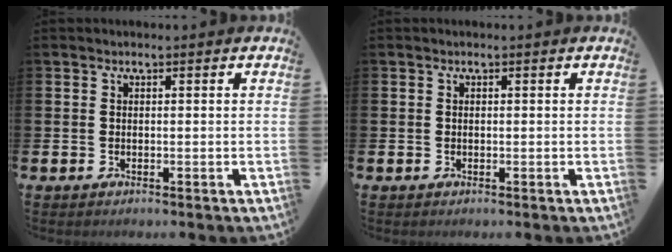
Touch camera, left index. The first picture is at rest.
{"total": 0.0}